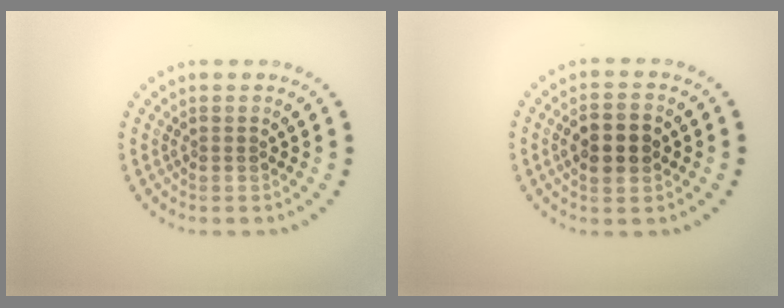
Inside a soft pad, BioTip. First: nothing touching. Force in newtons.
{"total": 3.1, "press": 3.1, "slide": 0.3}